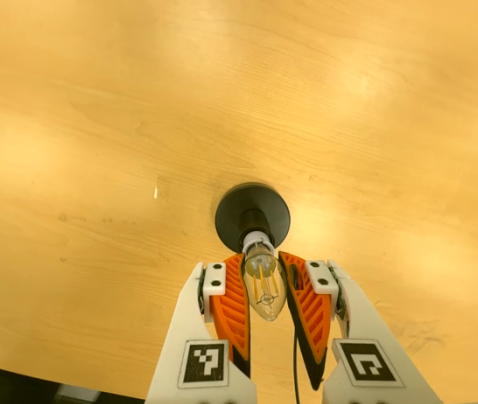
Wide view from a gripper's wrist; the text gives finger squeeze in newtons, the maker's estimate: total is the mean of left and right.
{"total": 20.5, "left": 18.6, "right": 22.5}